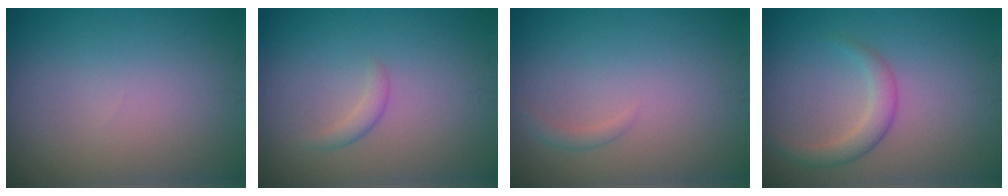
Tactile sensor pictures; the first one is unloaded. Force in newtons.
{"total": 1.1, "press": 1.1, "slide": 0.0}
{"total": 0.7, "press": 0.7, "slide": 0.1}
{"total": 2.3, "press": 2.3, "slide": 0.1}